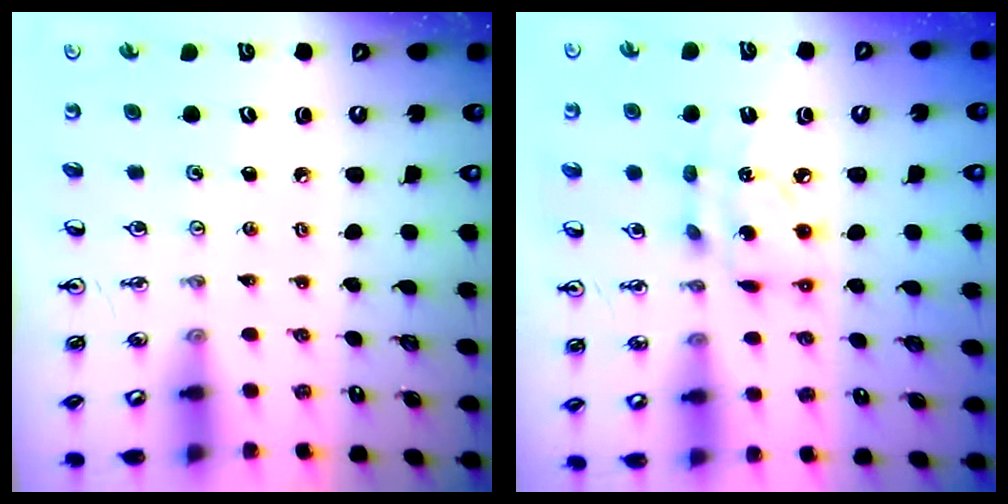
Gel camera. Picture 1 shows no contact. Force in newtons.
{"total": 9.5, "press": 9.5, "slide": 0.5}